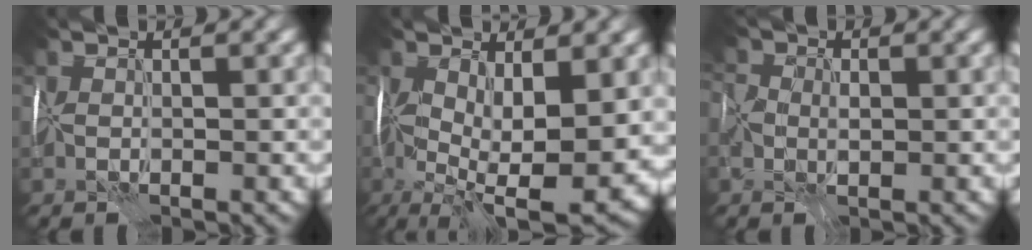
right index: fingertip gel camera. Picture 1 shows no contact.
{"total": 12.3, "force": [-1.6, 5.4, 11.0], "torque": [-0.189, -0.020, -0.021]}
{"total": 3.4, "force": [-0.7, 2.6, 2.1], "torque": [-0.041, 0.003, -0.013]}